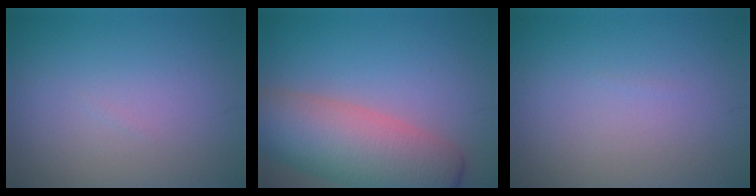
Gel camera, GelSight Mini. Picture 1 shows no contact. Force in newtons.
{"total": 9.1, "press": 9.1, "slide": 0.4}
{"total": 0.0}